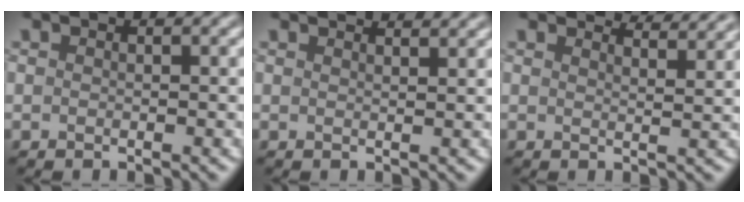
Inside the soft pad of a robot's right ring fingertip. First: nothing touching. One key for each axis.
{"total": 2.8, "fx": 2.6, "fy": 0.6, "fz": 1.0, "tx": 0.000, "ty": 0.007, "tz": 0.016}
{"total": 4.2, "fx": 4.0, "fy": 0.4, "fz": 1.0, "tx": -0.014, "ty": 0.006, "tz": 0.044}